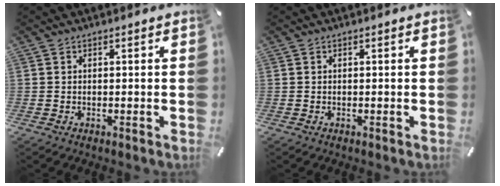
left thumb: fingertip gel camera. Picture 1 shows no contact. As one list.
[{"total": 0.0}]